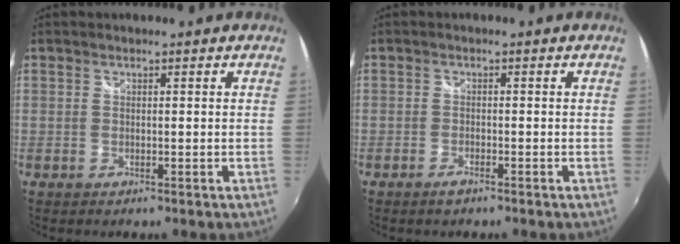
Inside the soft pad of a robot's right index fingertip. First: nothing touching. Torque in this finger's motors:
{"motor_torque": [0.12, -0.13, 0.10, 0.01]}